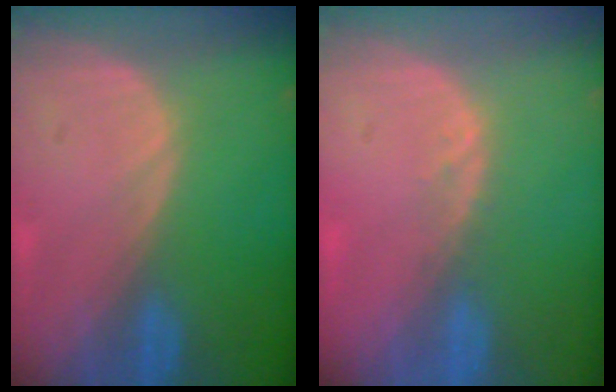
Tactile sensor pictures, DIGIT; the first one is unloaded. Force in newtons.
{"total": 1.3, "press": 1.2, "slide": 0.6}